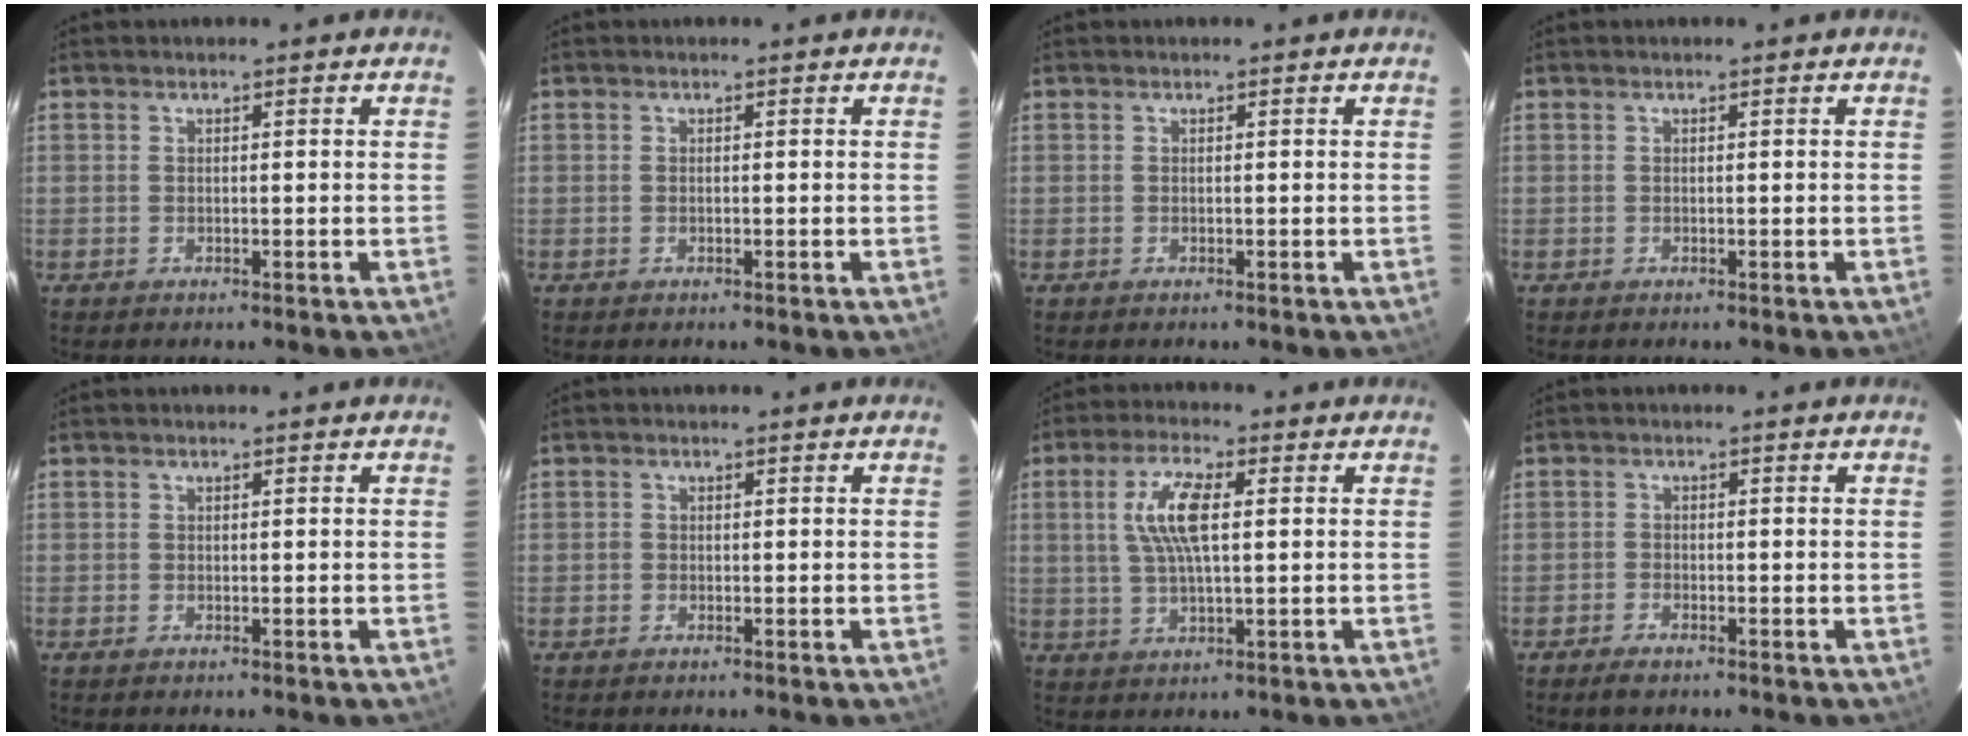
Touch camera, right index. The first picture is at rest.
{"total": 0.0}
{"total": 0.0}
{"total": 0.0}
{"total": 0.0}
{"total": 0.6, "force": [-0.2, 0.6, 0.0], "torque": [0.002, 0.000, -0.005]}
{"total": 8.5, "force": [1.7, 2.7, 7.9], "torque": [-0.158, 0.010, 0.034]}
{"total": 2.2, "force": [-1.8, 0.8, 1.0], "torque": [-0.031, -0.001, -0.035]}